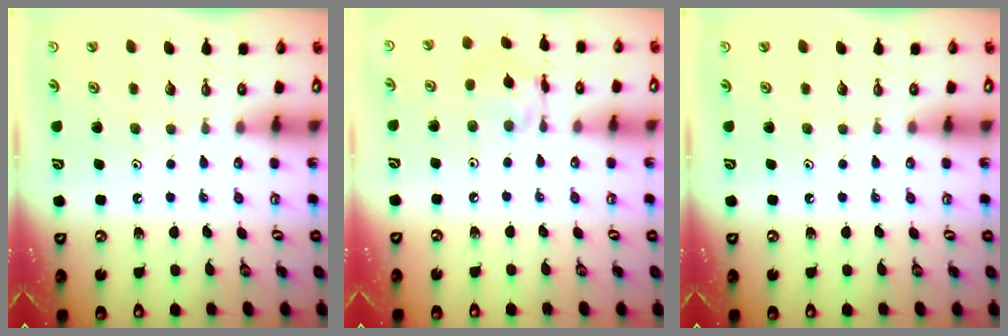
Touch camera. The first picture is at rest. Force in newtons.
{"total": 9.7, "press": 9.7, "slide": 0.6}
{"total": 0.0}